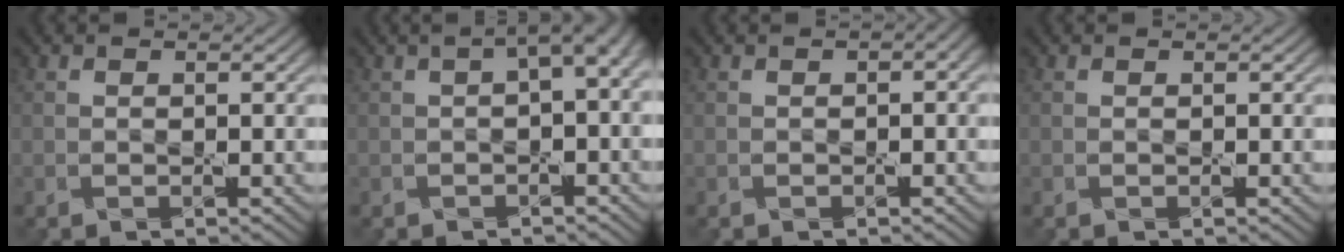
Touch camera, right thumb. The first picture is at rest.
{"total": 3.8, "force": [0.6, 1.3, 3.5], "torque": [-0.044, 0.011, 0.009]}
{"total": 1.7, "force": [0.1, 0.9, 1.5], "torque": [-0.019, 0.003, 0.004]}
{"total": 0.0}